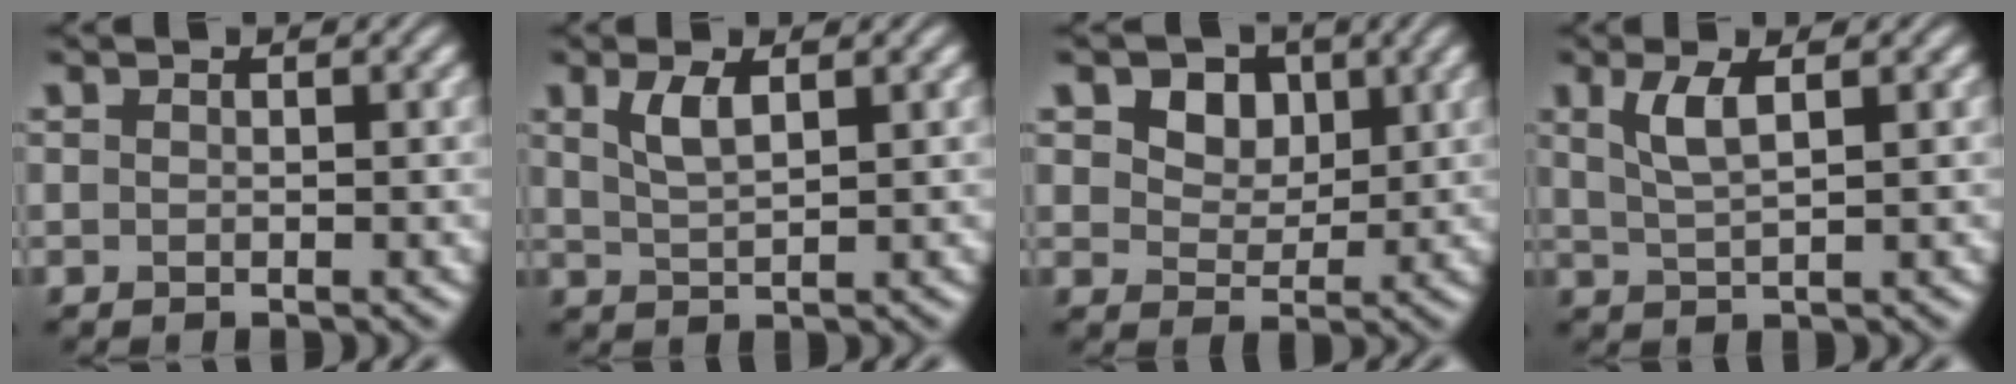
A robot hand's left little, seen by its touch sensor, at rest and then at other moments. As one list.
[{"total": 2.5, "force": [1.2, 0.8, 2.0], "torque": [-0.043, 0.001, 0.026]}, {"total": 4.9, "force": [2.4, 3.5, 2.6], "torque": [-0.066, -0.005, 0.043]}, {"total": 2.9, "force": [1.2, 0.8, 2.5], "torque": [-0.052, 0.000, 0.025]}]